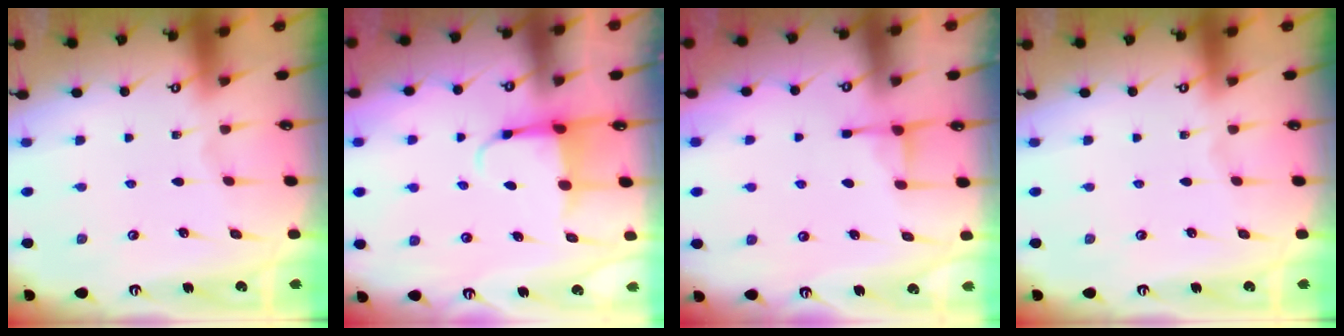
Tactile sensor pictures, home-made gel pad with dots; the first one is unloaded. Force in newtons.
{"total": 3.9, "press": 3.8, "slide": 1.1}
{"total": 3.9, "press": 3.9, "slide": 0.5}
{"total": 0.0}